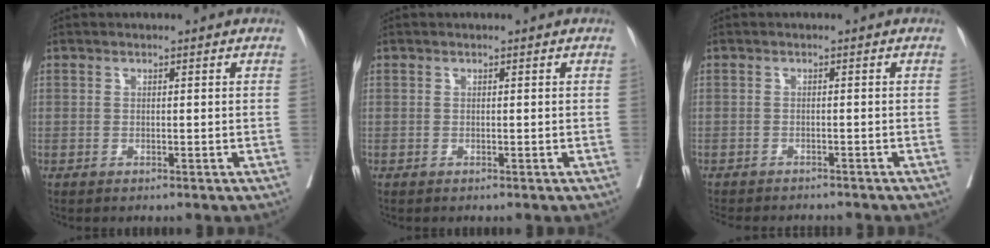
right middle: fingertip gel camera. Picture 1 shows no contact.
{"total": 0.6, "force": [-0.4, -0.1, 0.4], "torque": [-0.014, -0.001, -0.006]}
{"total": 8.6, "force": [-7.9, 1.9, 2.7], "torque": [-0.039, -0.009, -0.102]}